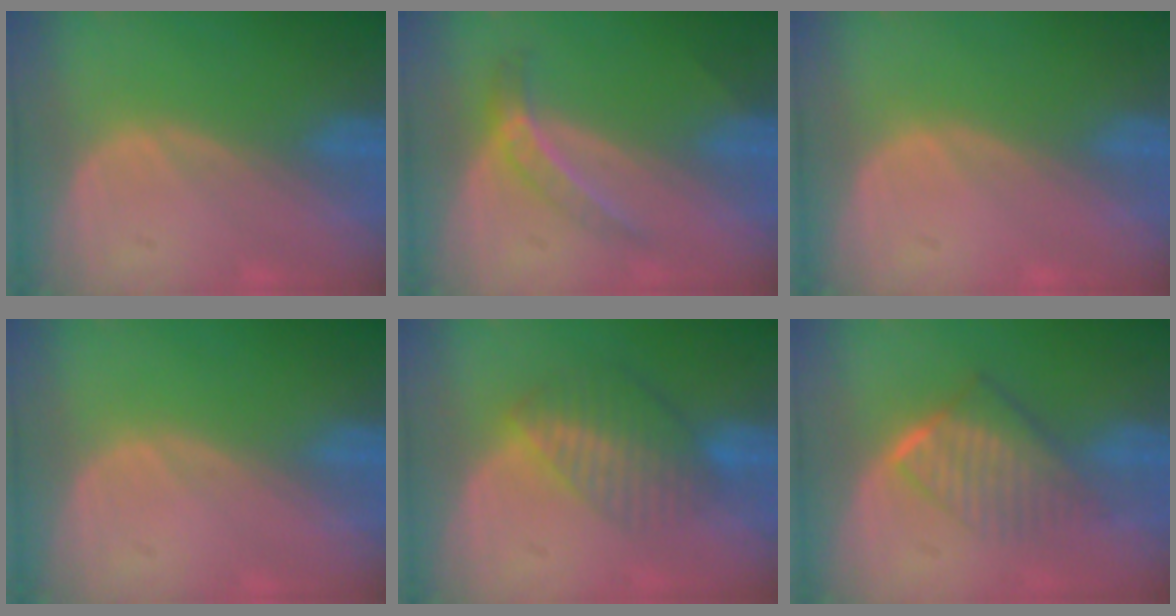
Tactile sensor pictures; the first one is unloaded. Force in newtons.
{"total": 4.5, "press": 4.1, "slide": 2.0}
{"total": 0.6, "press": 0.1, "slide": 0.6}
{"total": 0.0}
{"total": 6.8, "press": 5.9, "slide": 3.4}
{"total": 6.6, "press": 6.0, "slide": 2.9}